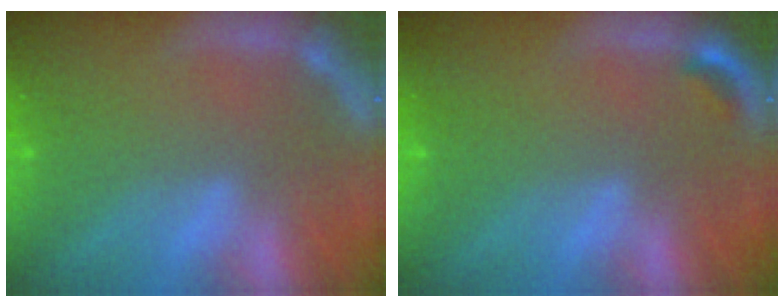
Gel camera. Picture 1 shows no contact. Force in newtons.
{"total": 0.9}